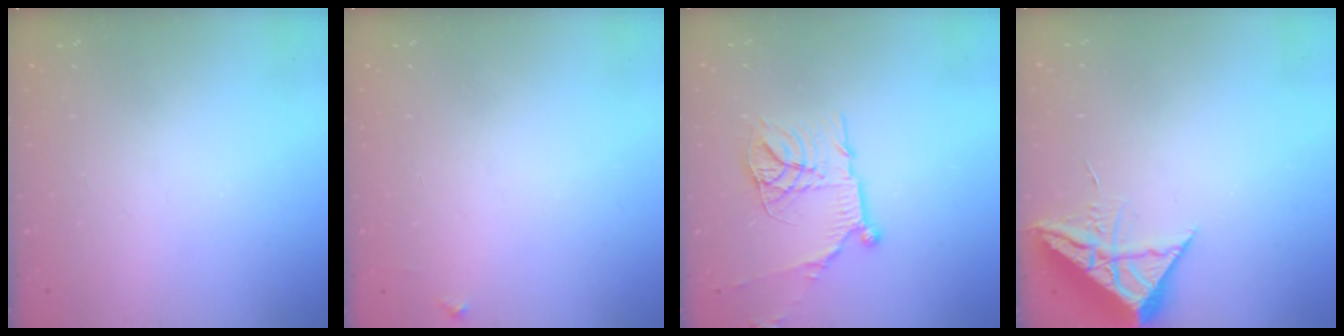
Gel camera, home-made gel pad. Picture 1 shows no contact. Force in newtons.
{"total": 4.7, "press": 4.6, "slide": 0.5}
{"total": 15.2, "press": 15.2, "slide": 0.8}
{"total": 10.0, "press": 9.9, "slide": 0.8}